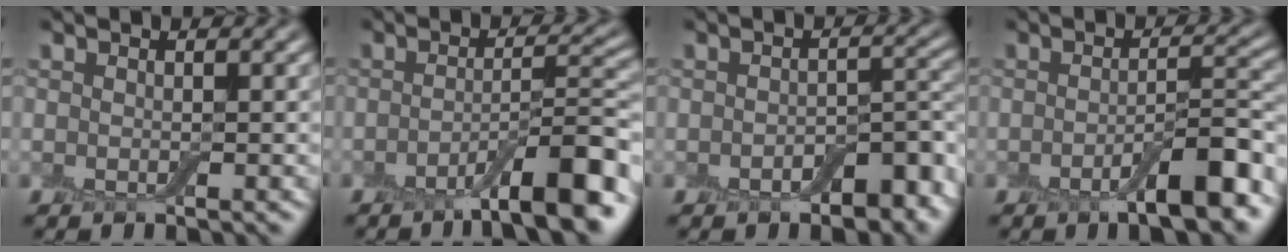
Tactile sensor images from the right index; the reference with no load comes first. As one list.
[{"total": 8.2, "force": [-4.5, 1.7, 6.7], "torque": [-0.090, 0.008, -0.073]}, {"total": 4.6, "force": [-2.3, 2.1, 3.3], "torque": [-0.044, 0.003, -0.031]}, {"total": 5.9, "force": [-2.9, 1.4, 5.0], "torque": [-0.073, 0.006, -0.047]}]